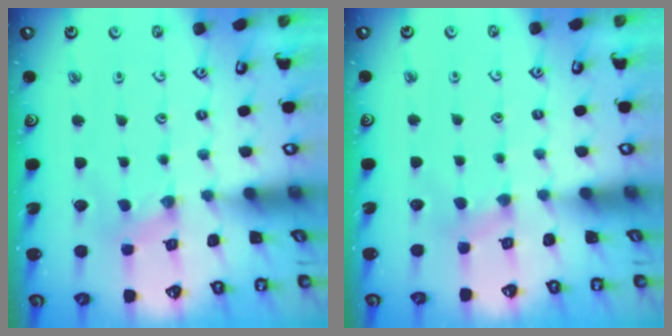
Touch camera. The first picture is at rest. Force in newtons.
{"total": 2.1, "press": 2.0, "slide": 0.4}